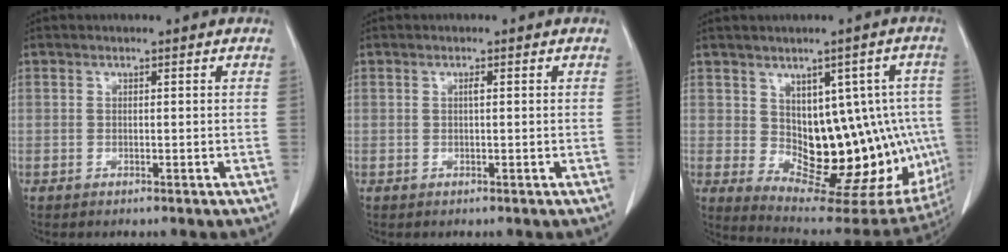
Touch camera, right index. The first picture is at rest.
{"total": 0.6, "force": [0.2, 0.1, 0.6], "torque": [-0.012, 0.001, 0.002]}
{"total": 17.1, "force": [-0.2, 9.0, 14.5], "torque": [-0.162, 0.015, 0.024]}